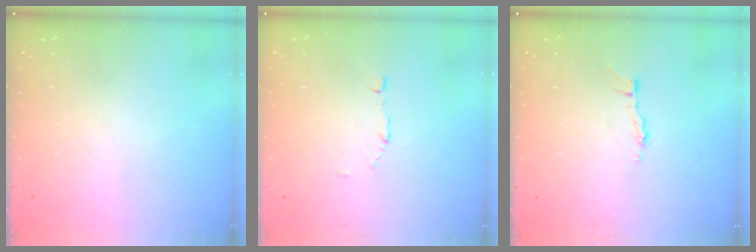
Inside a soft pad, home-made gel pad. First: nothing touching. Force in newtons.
{"total": 3.3, "press": 3.2, "slide": 0.8}
{"total": 2.9, "press": 2.9, "slide": 0.3}